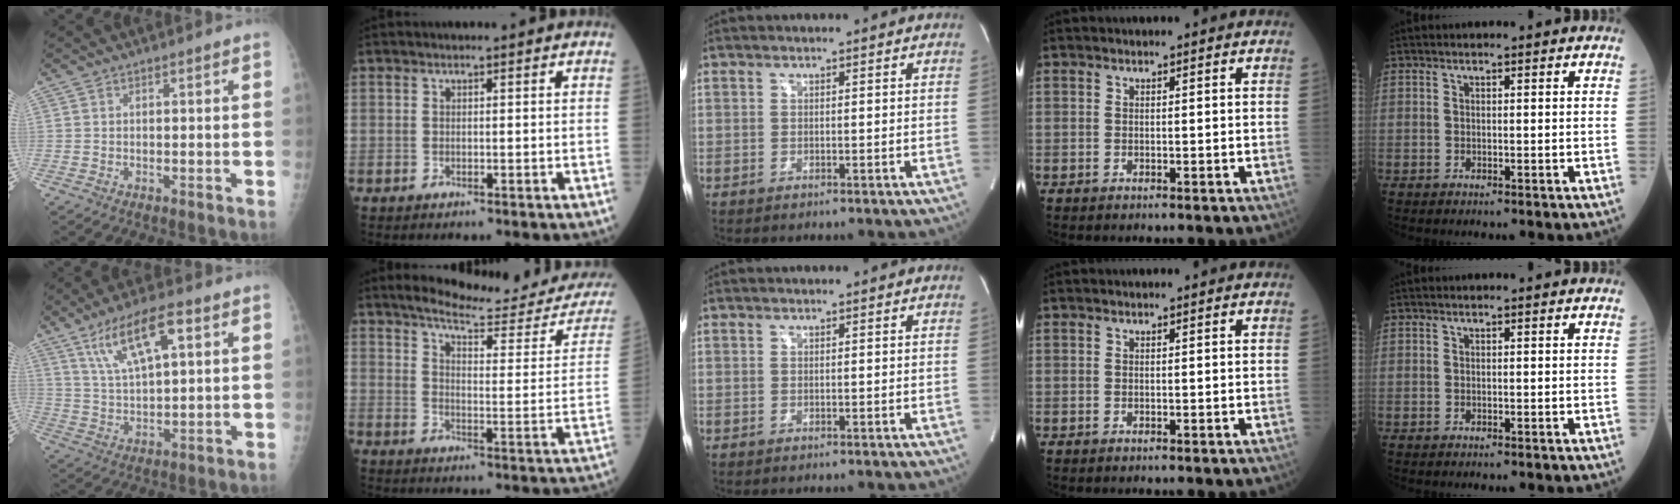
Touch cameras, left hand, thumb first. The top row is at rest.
{"thumb": {"total": 12.0, "force": [5.7, 4.0, 9.9], "torque": [-0.168, -0.007, 0.108]}, "index": {"total": 19.2, "force": [17.9, 2.9, 6.3], "torque": [-0.075, -0.070, 0.210]}}